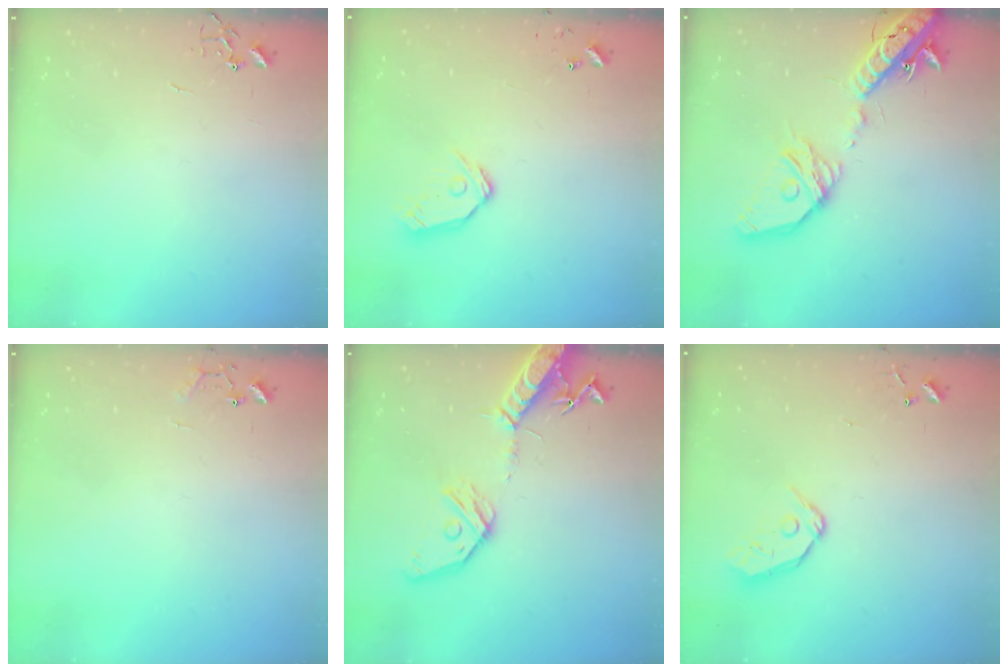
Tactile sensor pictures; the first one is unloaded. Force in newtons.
{"total": 10.1, "press": 10.1, "slide": 1.2}
{"total": 23.1, "press": 22.8, "slide": 3.6}
{"total": 7.4, "press": 7.4, "slide": 0.6}
{"total": 16.6, "press": 16.2, "slide": 3.2}
{"total": 8.7, "press": 8.7, "slide": 1.0}